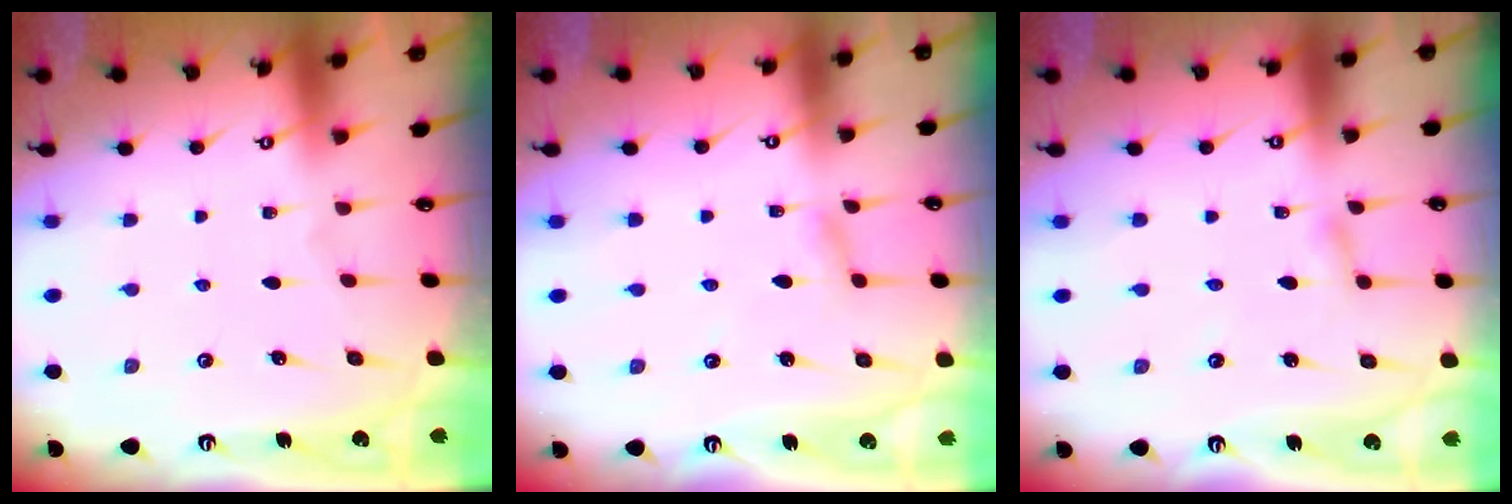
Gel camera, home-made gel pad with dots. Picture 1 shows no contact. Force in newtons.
{"total": 2.8, "press": 2.8, "slide": 0.3}
{"total": 2.4, "press": 2.4, "slide": 0.3}